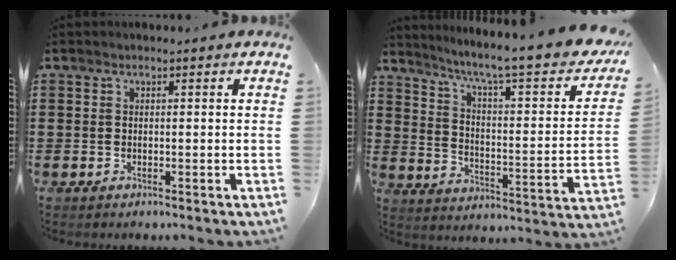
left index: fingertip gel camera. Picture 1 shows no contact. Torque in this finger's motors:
{"motor_torque": [2.14, 0.00, 0.72, 0.17]}